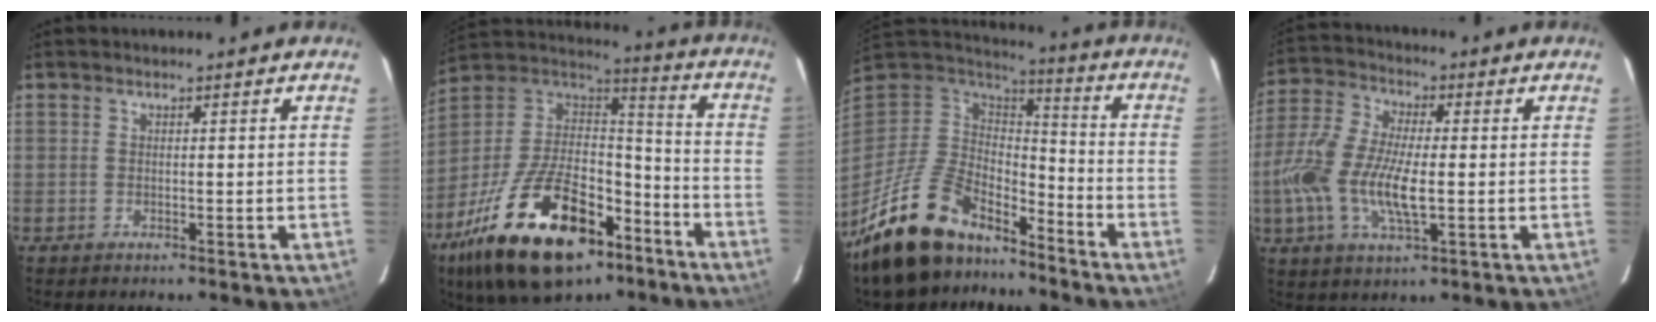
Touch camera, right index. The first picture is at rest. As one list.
[{"total": 29.4, "force": [-16.5, 14.4, 19.6], "torque": [-0.377, -0.001, -0.263]}, {"total": 21.3, "force": [-15.4, 10.4, 10.5], "torque": [-0.233, -0.008, -0.256]}, {"total": 14.0, "force": [-2.2, 5.3, 12.8], "torque": [-0.277, -0.001, -0.048]}]